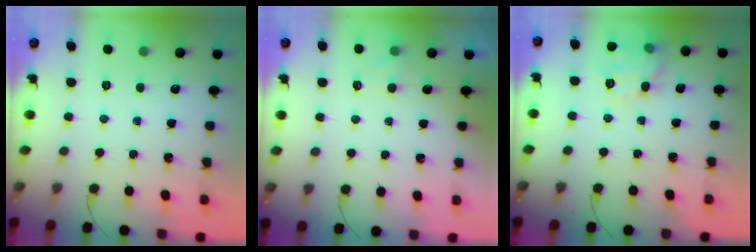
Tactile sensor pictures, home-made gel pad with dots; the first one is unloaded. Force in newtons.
{"total": 2.0, "press": 1.6, "slide": 1.2}
{"total": 11.1, "press": 11.1, "slide": 0.3}